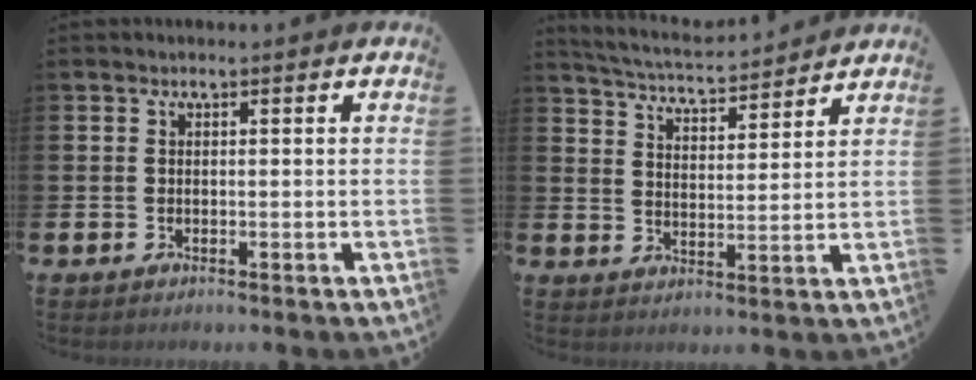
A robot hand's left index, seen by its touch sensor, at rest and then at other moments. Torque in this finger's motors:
{"motor_torque": [0.86, -1.28, 0.13, 0.03]}